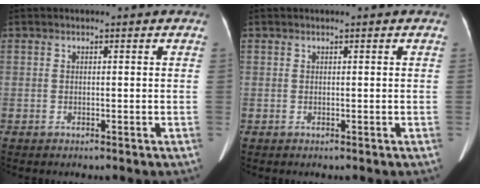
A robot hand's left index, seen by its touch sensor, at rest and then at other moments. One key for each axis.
{"total": 0.0}